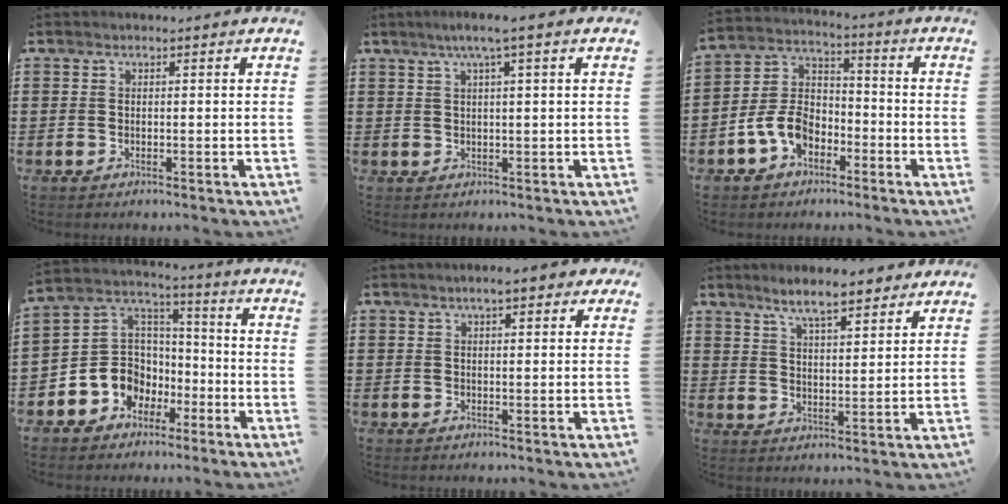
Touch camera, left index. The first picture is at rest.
{"total": 3.0, "force": [1.4, -0.3, 2.7], "torque": [-0.053, -0.001, 0.021]}
{"total": 8.1, "force": [-4.2, 5.3, 4.5], "torque": [-0.121, 0.011, -0.088]}
{"total": 7.9, "force": [-2.9, 7.2, 0.9], "torque": [-0.056, 0.002, -0.054]}
{"total": 3.0, "force": [1.7, 0.7, 2.4], "torque": [-0.043, 0.003, 0.026]}
{"total": 6.7, "force": [5.5, 1.5, 3.5], "torque": [-0.083, -0.006, 0.100]}